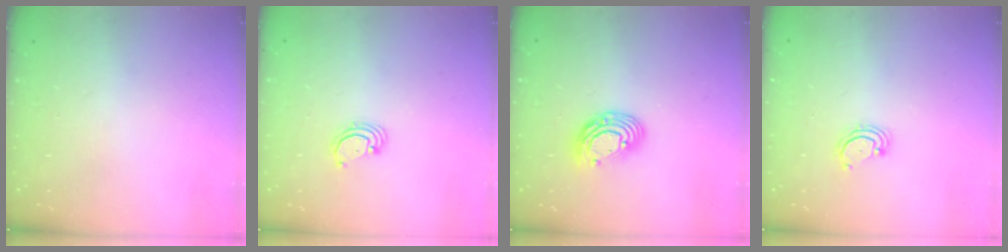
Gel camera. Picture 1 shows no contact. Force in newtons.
{"total": 2.8, "press": 2.8, "slide": 0.2}
{"total": 9.8, "press": 9.8, "slide": 0.9}
{"total": 3.1, "press": 3.0, "slide": 0.4}